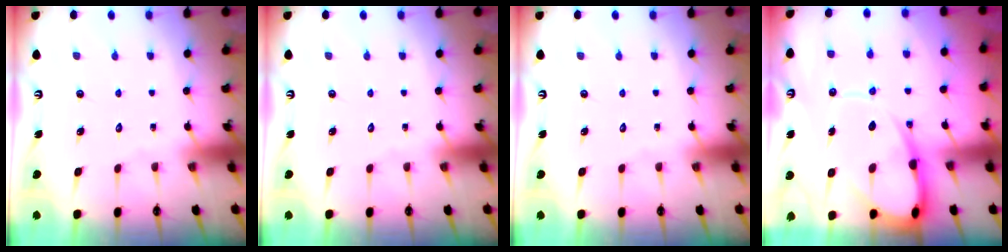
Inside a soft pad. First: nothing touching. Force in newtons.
{"total": 0.0}
{"total": 0.0}
{"total": 12.8, "press": 12.8, "slide": 1.2}